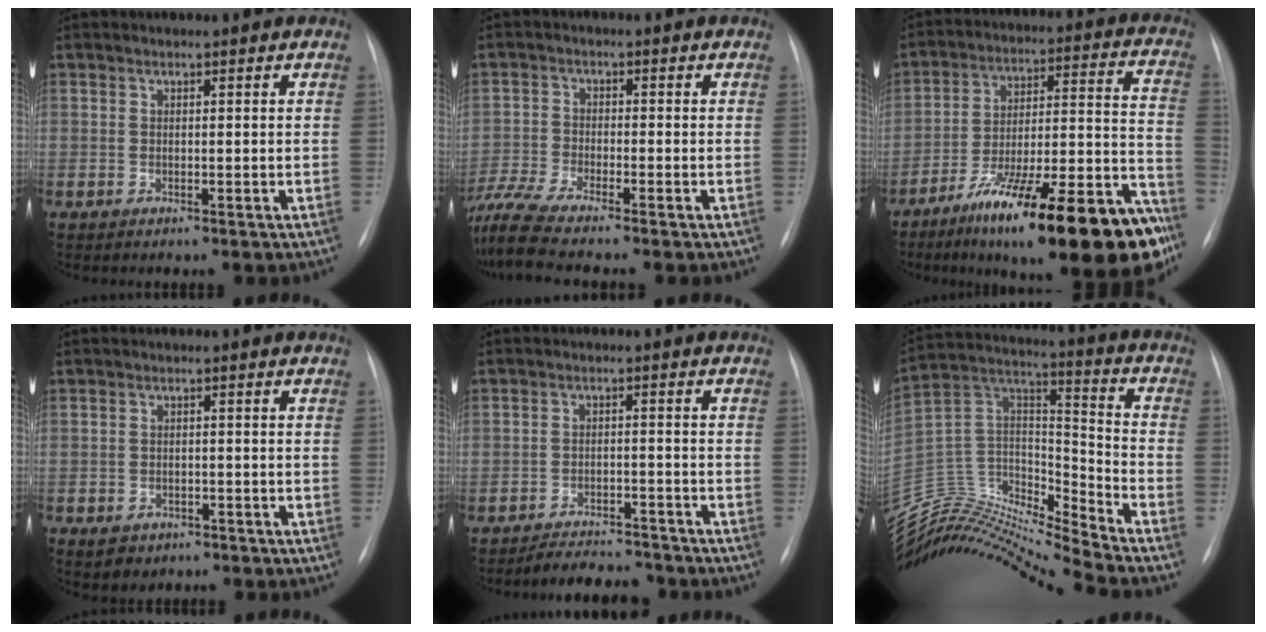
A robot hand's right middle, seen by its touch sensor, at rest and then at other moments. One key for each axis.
{"total": 8.7, "fx": -7.7, "fy": -0.4, "fz": 3.9, "tx": -0.089, "ty": -0.015, "tz": -0.139}
{"total": 26.2, "fx": -16.6, "fy": 4.0, "fz": 19.9, "tx": -0.228, "ty": 0.010, "tz": -0.259}
{"total": 3.5, "fx": -2.2, "fy": 2.6, "fz": 1.0, "tx": -0.018, "ty": 0.003, "tz": -0.020}
{"total": 7.1, "fx": -6.7, "fy": 1.9, "fz": 1.3, "tx": -0.018, "ty": 0.000, "tz": -0.096}
{"total": 21.3, "fx": -20.7, "fy": 0.3, "fz": 5.0, "tx": -0.095, "ty": 0.050, "tz": -0.359}